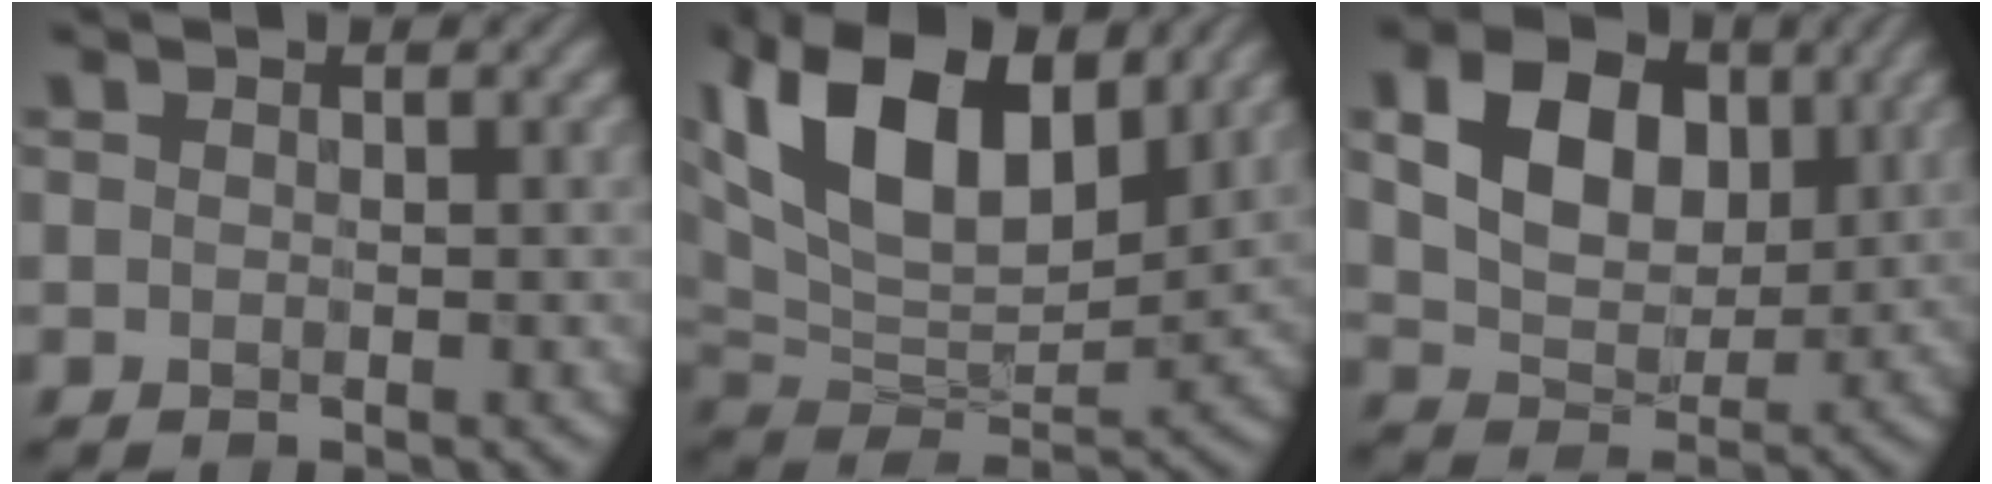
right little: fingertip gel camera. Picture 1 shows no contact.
{"total": 13.8, "force": [6.0, 7.7, 9.8], "torque": [-0.194, 0.021, 0.105]}
{"total": 7.7, "force": [1.9, 5.4, 5.1], "torque": [-0.106, -0.006, 0.032]}